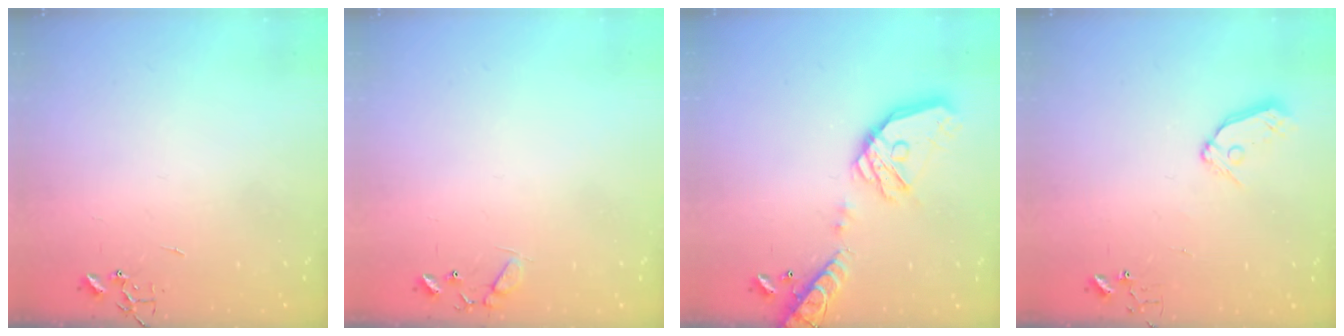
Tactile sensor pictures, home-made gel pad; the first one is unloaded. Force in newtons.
{"total": 7.7, "press": 7.7, "slide": 0.5}
{"total": 18.9, "press": 18.8, "slide": 2.4}
{"total": 8.4, "press": 8.4, "slide": 0.8}